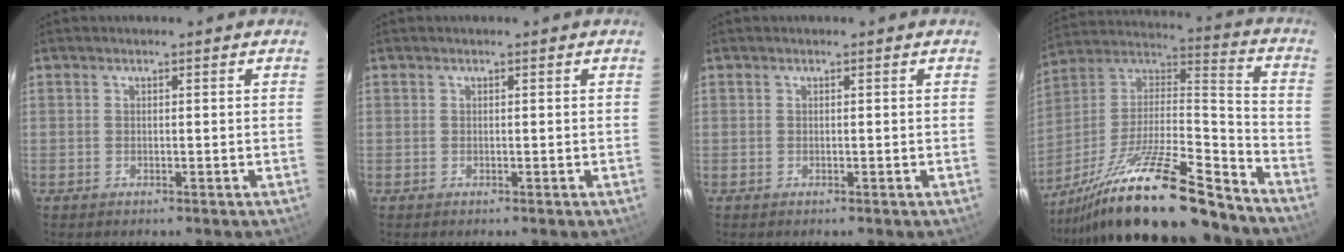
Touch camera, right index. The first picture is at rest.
{"total": 0.0}
{"total": 0.0}
{"total": 25.5, "force": [-20.1, 3.2, 15.3], "torque": [-0.268, -0.004, -0.353]}